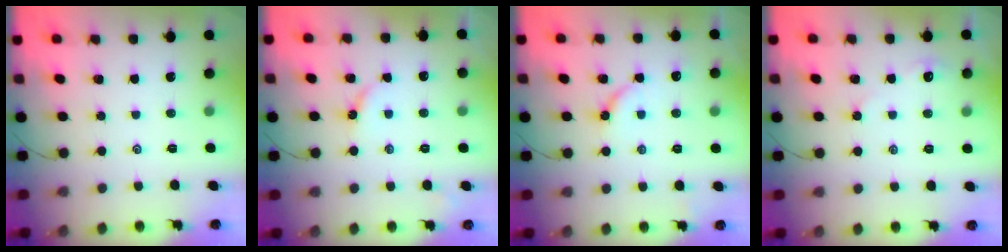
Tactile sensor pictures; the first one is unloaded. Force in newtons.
{"total": 4.2, "press": 4.2, "slide": 0.4}
{"total": 5.0, "press": 5.0, "slide": 0.6}
{"total": 2.5, "press": 2.5, "slide": 0.6}